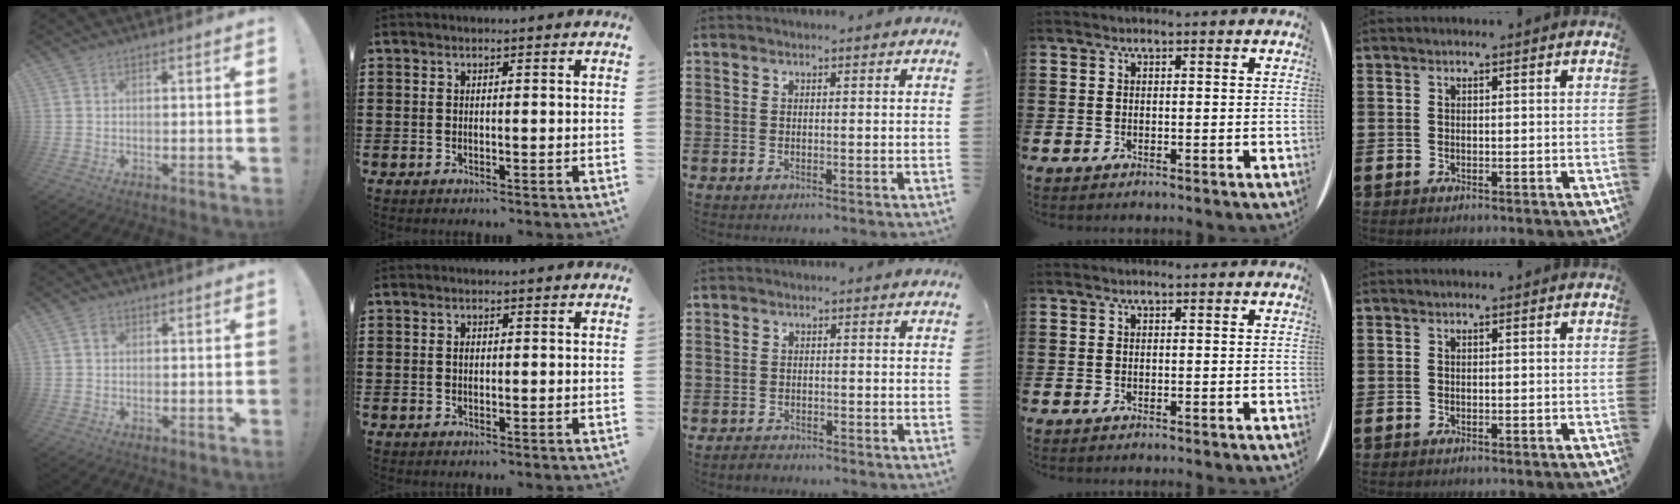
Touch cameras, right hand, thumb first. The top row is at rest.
{"thumb": {"total": 2.1, "force": [0.6, 1.7, 1.0], "torque": [-0.017, 0.004, 0.010]}, "index": {"total": 0.8, "force": [0.1, 0.5, 0.7], "torque": [-0.015, 0.001, 0.002]}, "middle": {"total": 1.6, "force": [-1.5, 0.6, -0.2], "torque": [-0.001, 0.004, -0.035]}}